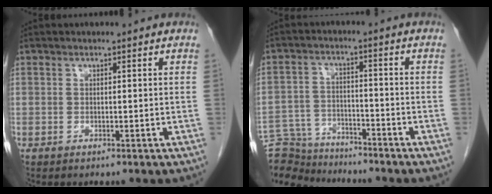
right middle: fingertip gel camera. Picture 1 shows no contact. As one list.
[{"total": 11.6, "force": [-11.3, 2.6, 1.4], "torque": [-0.033, 0.016, -0.188]}]